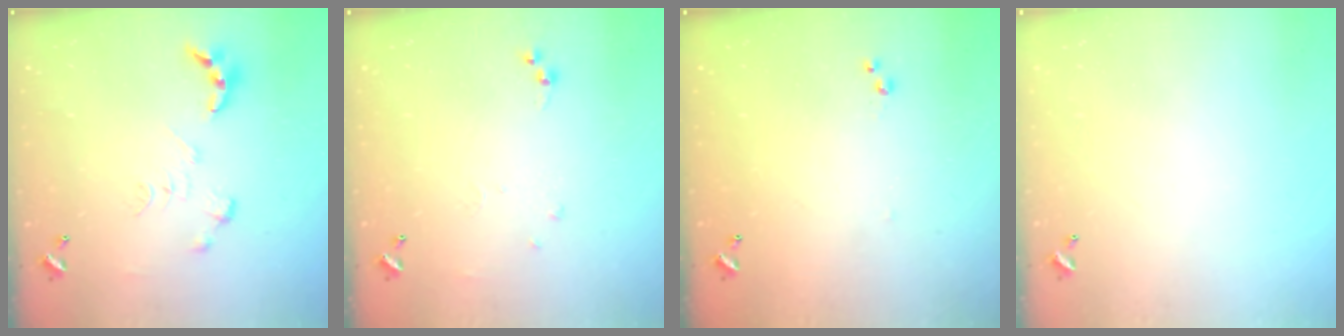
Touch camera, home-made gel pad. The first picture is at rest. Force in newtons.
{"total": 5.1, "press": 5.1, "slide": 0.6}
{"total": 4.8, "press": 4.7, "slide": 0.4}
{"total": 0.0}